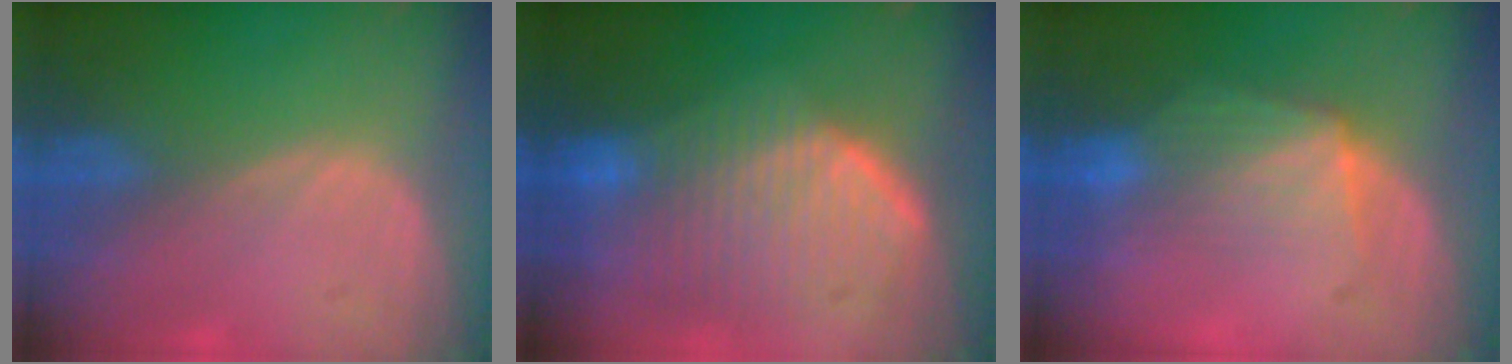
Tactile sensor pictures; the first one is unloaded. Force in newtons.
{"total": 10.5, "press": 9.2, "slide": 5.0}
{"total": 6.9, "press": 6.3, "slide": 2.9}